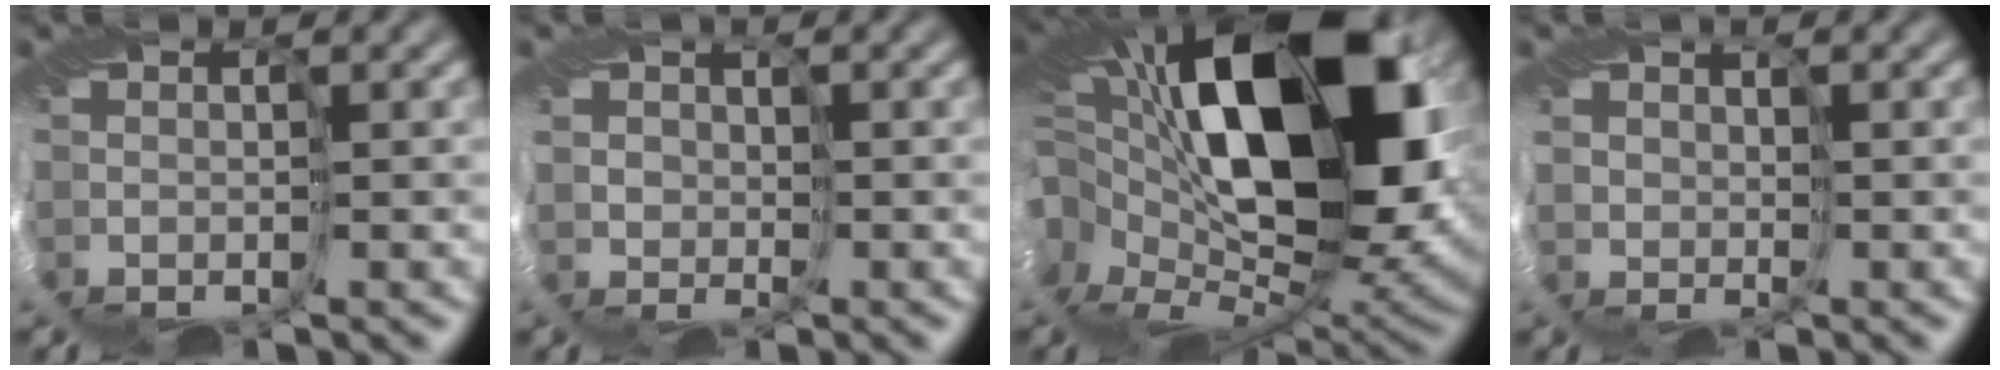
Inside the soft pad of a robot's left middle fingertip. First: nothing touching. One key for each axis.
{"total": 2.4, "fx": 1.4, "fy": 0.1, "fz": -1.9, "tx": 0.028, "ty": 0.004, "tz": 0.026}
{"total": 16.2, "fx": 3.1, "fy": 8.4, "fz": 13.5, "tx": -0.238, "ty": 0.010, "tz": 0.050}
{"total": 2.5, "fx": 1.7, "fy": -0.1, "fz": -1.8, "tx": 0.021, "ty": 0.006, "tz": 0.036}